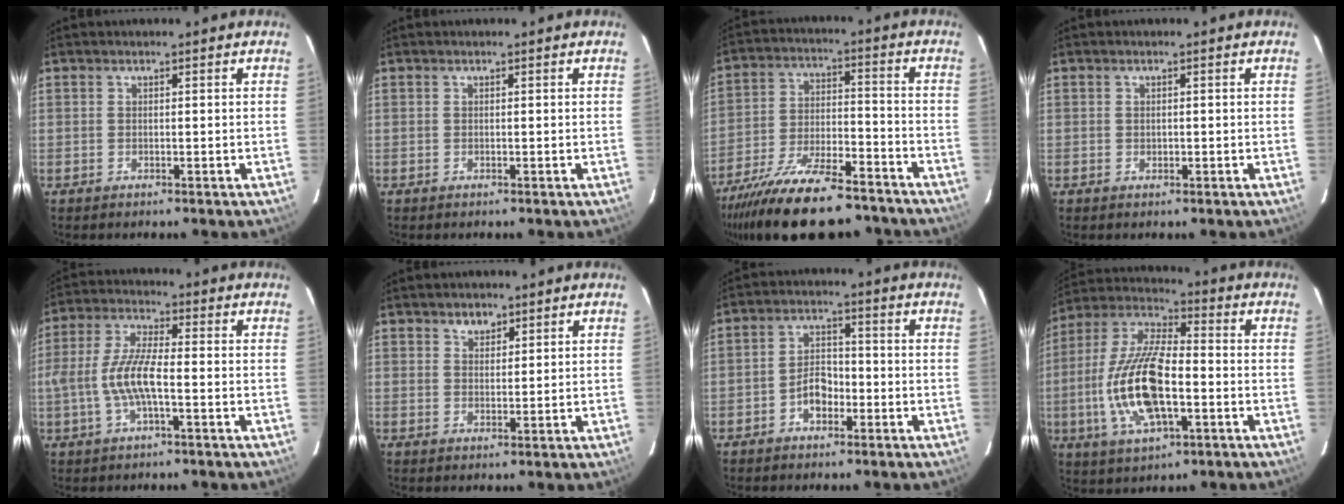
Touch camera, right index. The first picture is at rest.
{"total": 0.0}
{"total": 23.2, "force": [-18.9, 6.8, 11.7], "torque": [-0.222, -0.034, -0.289]}
{"total": 0.6, "force": [-0.1, 0.5, 0.2], "torque": [-0.001, 0.001, 0.000]}
{"total": 8.5, "force": [-2.1, 2.1, 8.0], "torque": [-0.170, 0.006, -0.039]}
{"total": 2.6, "force": [1.7, 1.6, 0.9], "torque": [-0.009, 0.005, 0.031]}
{"total": 4.8, "force": [-2.3, 3.1, 2.8], "torque": [-0.053, 0.018, -0.037]}
{"total": 17.1, "force": [-3.8, 6.7, 15.3], "torque": [-0.319, -0.002, -0.071]}